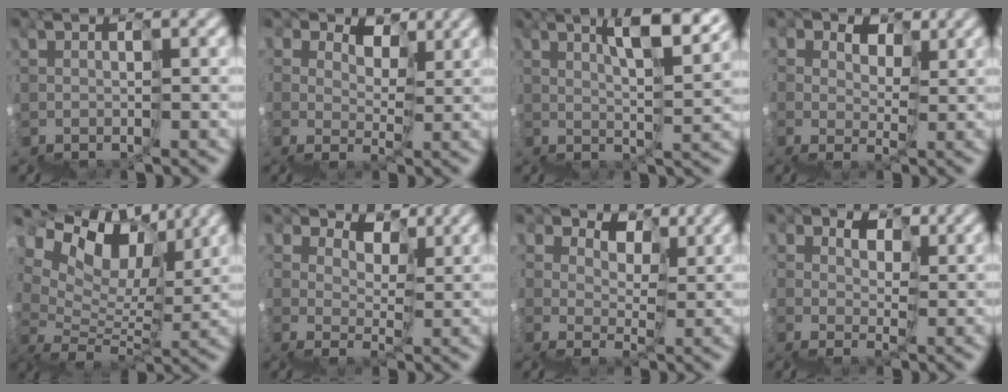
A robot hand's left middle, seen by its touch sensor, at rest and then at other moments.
{"total": 4.6, "force": [3.2, 3.1, 0.9], "torque": [0.000, 0.019, 0.066]}
{"total": 8.3, "force": [5.4, 2.4, 5.8], "torque": [-0.064, 0.035, 0.085]}
{"total": 5.4, "force": [2.8, 4.1, 2.1], "torque": [-0.020, 0.012, 0.054]}
{"total": 8.1, "force": [7.1, 3.3, 2.2], "torque": [-0.049, 0.032, 0.122]}
{"total": 4.2, "force": [3.4, 2.5, 0.3], "torque": [0.010, 0.018, 0.067]}
{"total": 4.7, "force": [3.1, 3.4, 1.1], "torque": [-0.004, 0.017, 0.064]}
{"total": 4.3, "force": [2.0, 3.3, 1.9], "torque": [-0.019, 0.008, 0.034]}